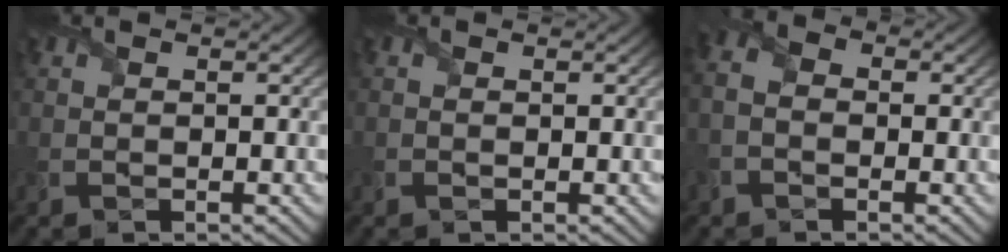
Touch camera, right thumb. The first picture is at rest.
{"total": 0.0}
{"total": 3.7, "force": [-1.0, 2.7, 2.3], "torque": [-0.055, 0.003, -0.020]}